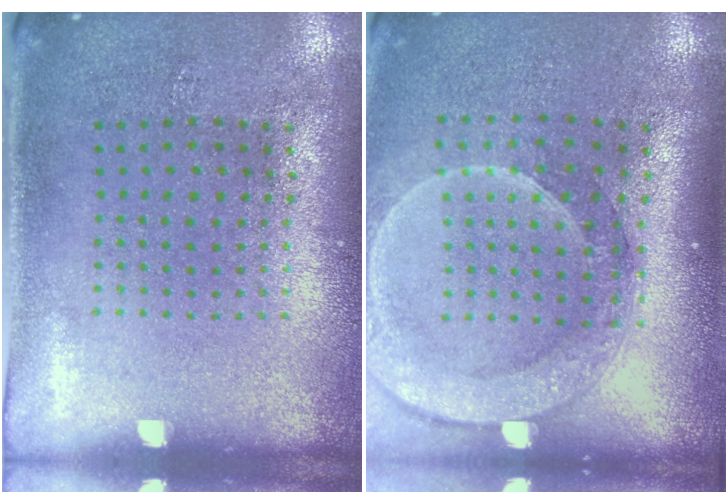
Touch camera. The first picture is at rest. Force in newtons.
{"total": 2.5, "press": 2.0, "slide": 1.5}